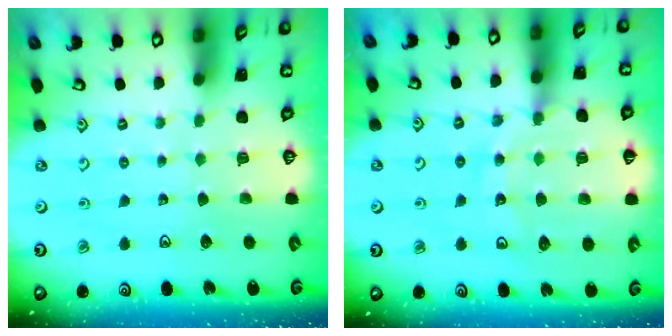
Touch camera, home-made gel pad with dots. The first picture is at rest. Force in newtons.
{"total": 12.6, "press": 12.2, "slide": 3.1}